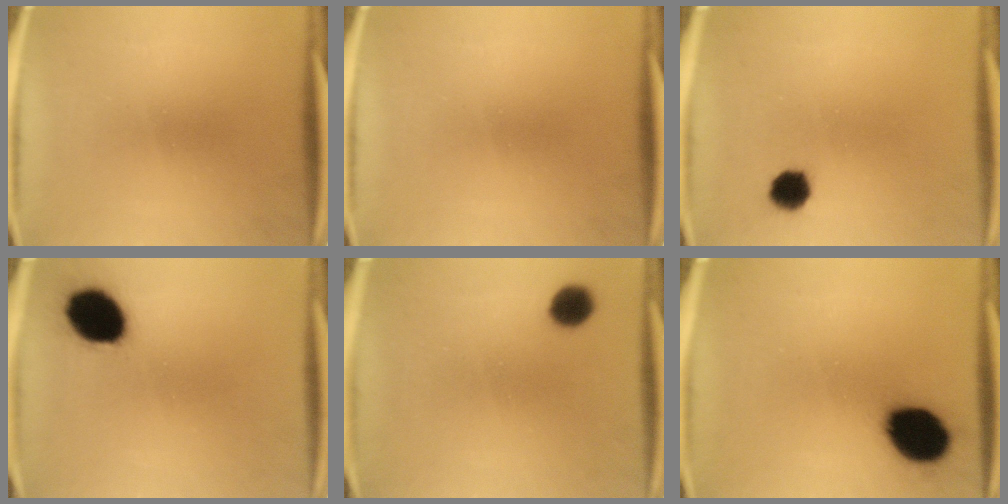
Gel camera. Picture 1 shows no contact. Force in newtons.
{"total": 0.0}
{"total": 4.6}
{"total": 13.9}
{"total": 4.9}
{"total": 14.5}